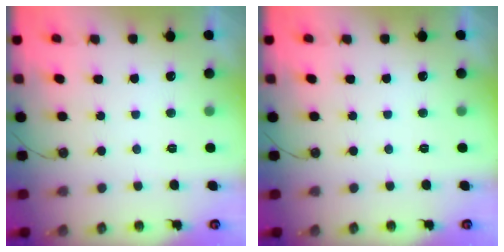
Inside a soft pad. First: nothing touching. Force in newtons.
{"total": 0.0}